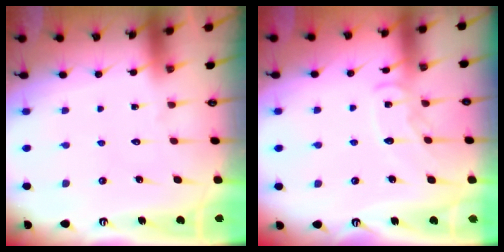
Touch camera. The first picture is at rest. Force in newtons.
{"total": 8.6, "press": 8.5, "slide": 0.8}